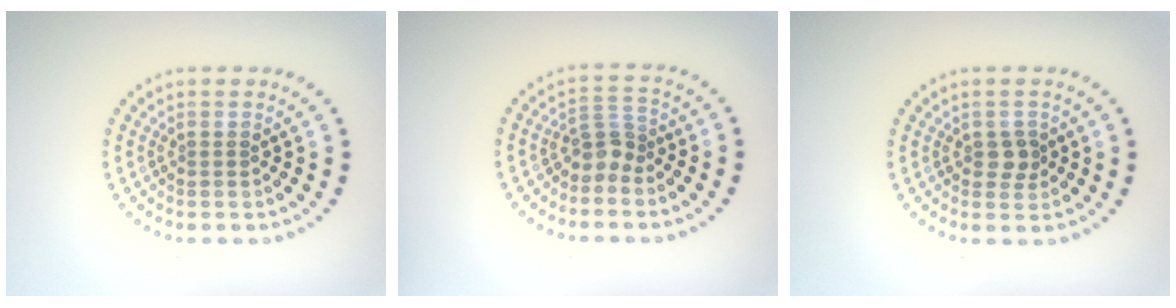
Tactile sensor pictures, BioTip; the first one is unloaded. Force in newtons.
{"total": 2.3, "press": 1.8, "slide": 1.6}
{"total": 1.5, "press": 1.5, "slide": 0.4}